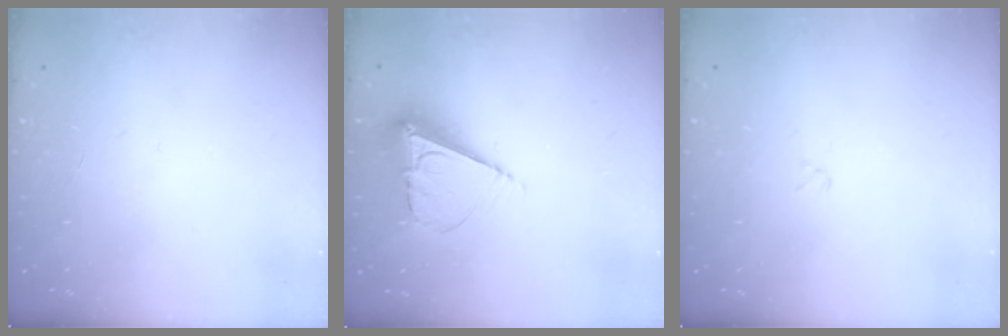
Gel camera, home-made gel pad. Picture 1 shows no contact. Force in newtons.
{"total": 9.4, "press": 9.4, "slide": 1.0}
{"total": 1.2, "press": 1.2, "slide": 0.1}